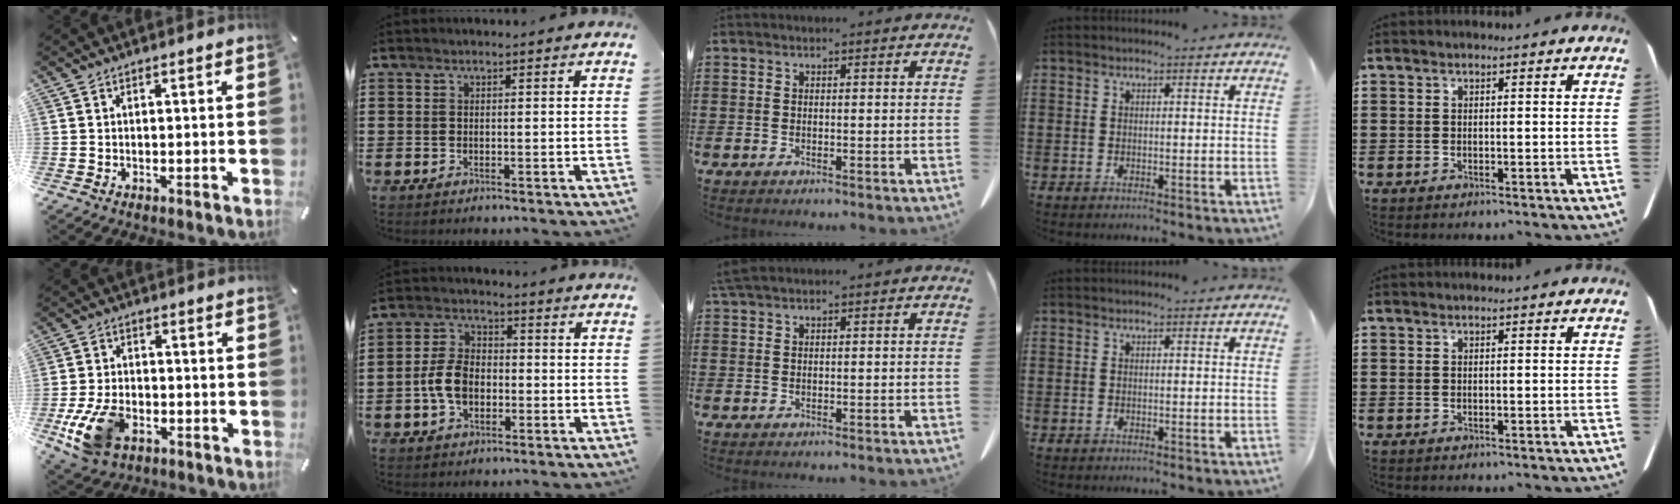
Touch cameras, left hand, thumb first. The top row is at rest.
{"thumb": {"total": 12.2, "force": [-4.7, 7.8, 8.1], "torque": [-0.177, 0.010, -0.080]}, "index": {"total": 6.5, "force": [-1.5, 4.3, 4.7], "torque": [-0.119, 0.002, -0.036]}, "middle": {"total": 1.6, "force": [1.3, 0.1, 0.9], "torque": [-0.022, -0.001, 0.026]}}